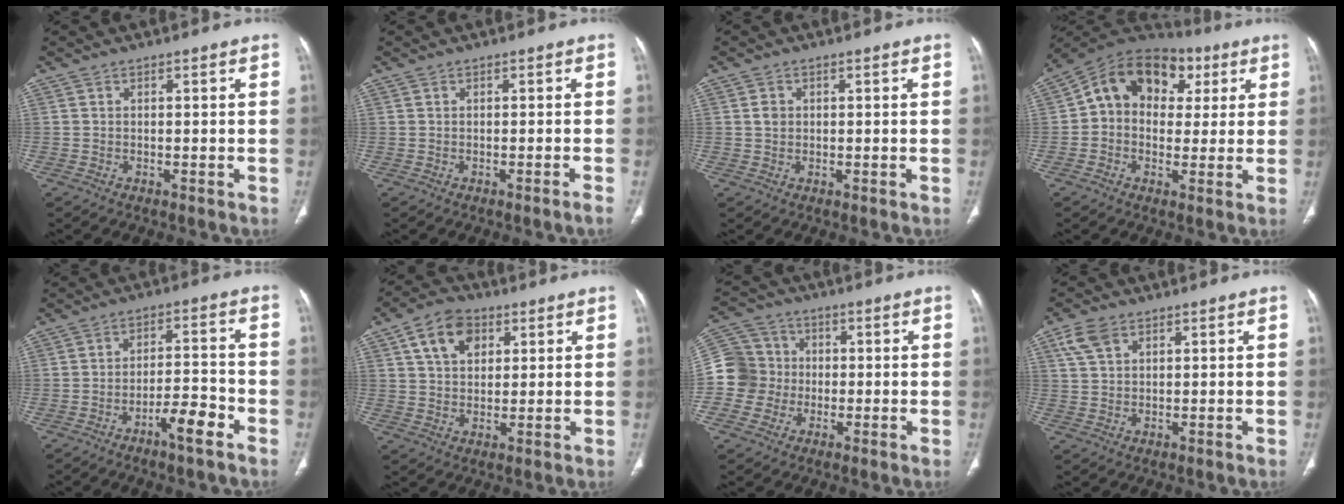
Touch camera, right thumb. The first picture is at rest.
{"total": 1.0, "force": [-0.7, -0.3, 0.7], "torque": [-0.016, 0.006, -0.007]}
{"total": 1.8, "force": [0.4, 1.5, 0.9], "torque": [-0.011, 0.000, 0.009]}
{"total": 15.8, "force": [4.4, 11.9, 9.5], "torque": [-0.115, 0.034, 0.058]}
{"total": 6.8, "force": [-4.2, 1.4, 5.2], "torque": [-0.087, 0.033, -0.068]}
{"total": 9.4, "force": [4.0, 6.4, 5.6], "torque": [-0.076, -0.004, 0.066]}
{"total": 10.3, "force": [-1.1, 10.0, 2.2], "torque": [-0.020, 0.027, -0.025]}
{"total": 5.0, "force": [2.6, 3.1, 2.9], "torque": [-0.054, 0.001, 0.056]}